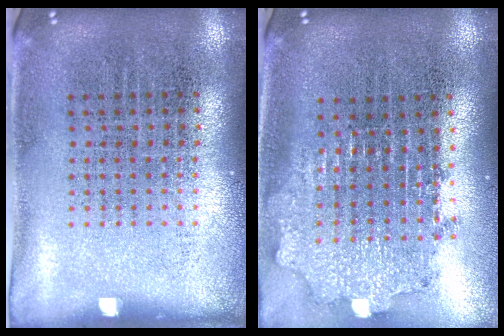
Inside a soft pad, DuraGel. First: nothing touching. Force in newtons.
{"total": 1.9, "press": 1.5, "slide": 1.2}